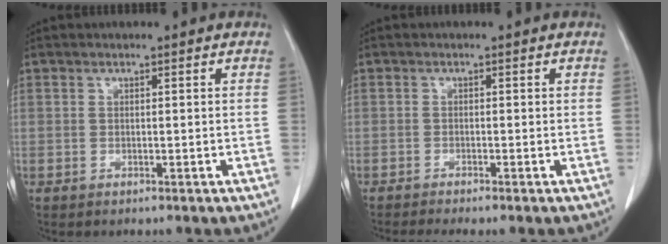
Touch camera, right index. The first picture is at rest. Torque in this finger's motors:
{"motor_torque": [0.48, -0.49, 0.07, 0.02]}